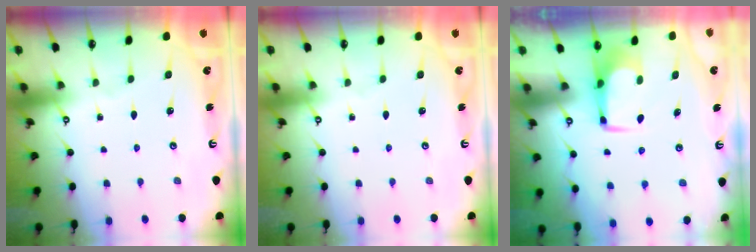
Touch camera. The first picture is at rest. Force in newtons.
{"total": 0.0}
{"total": 1.8, "press": 1.7, "slide": 0.6}